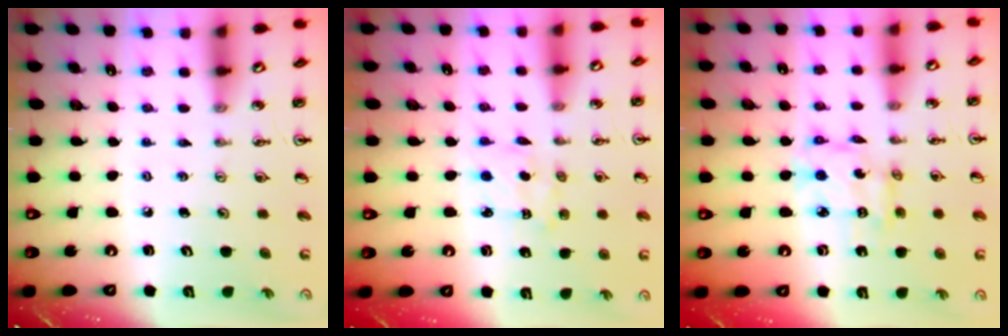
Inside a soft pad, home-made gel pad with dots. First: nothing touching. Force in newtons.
{"total": 2.3, "press": 2.3, "slide": 0.4}
{"total": 7.3, "press": 7.3, "slide": 0.5}